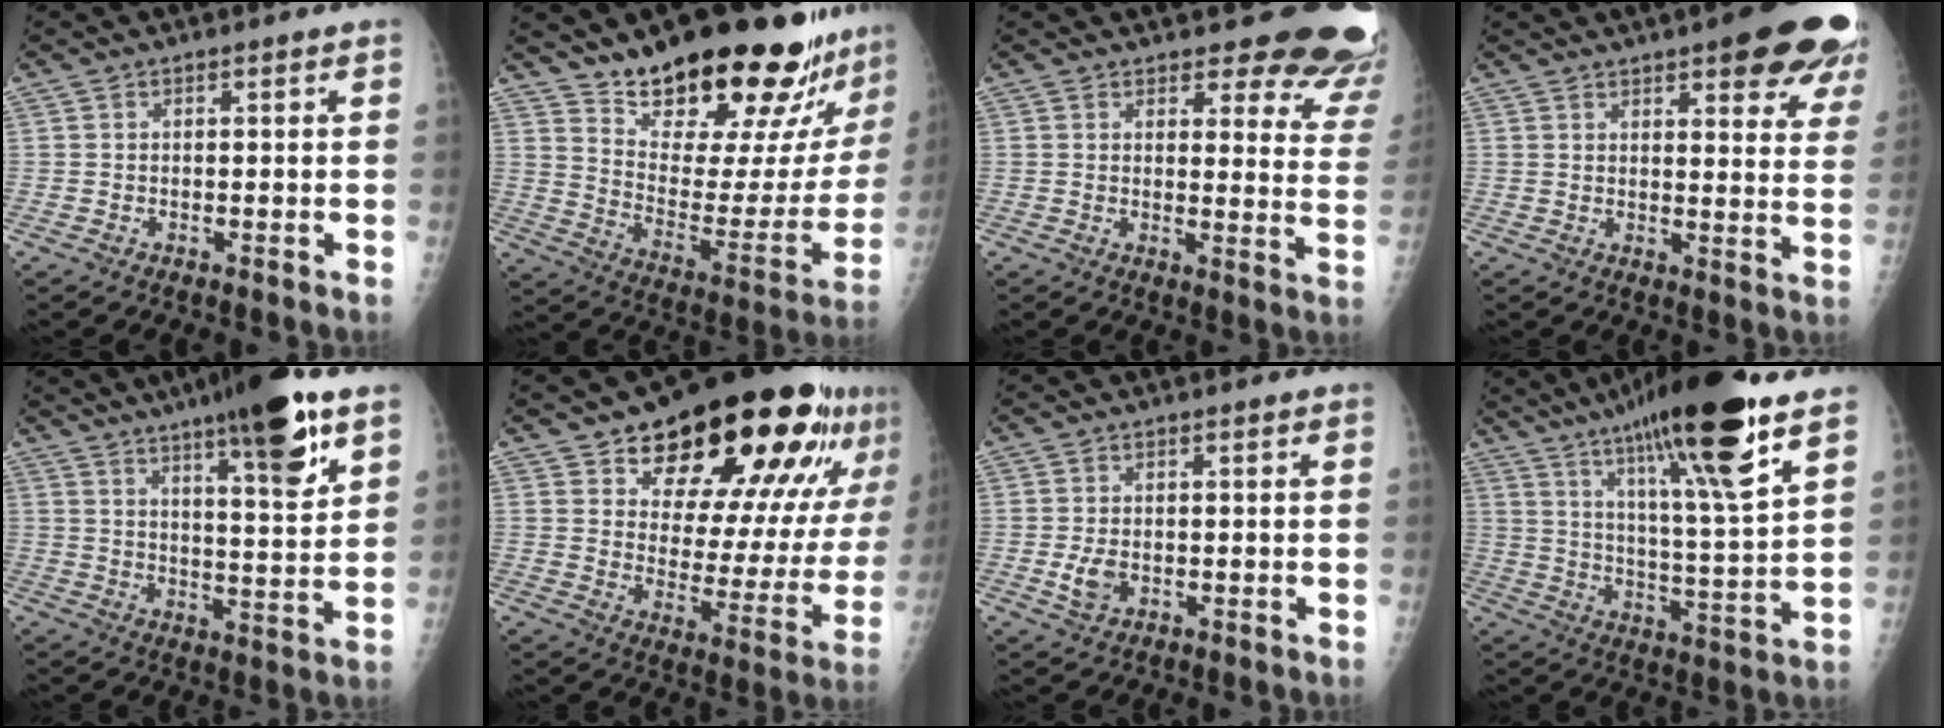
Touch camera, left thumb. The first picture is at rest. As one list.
[{"total": 27.8, "force": [22.6, 7.6, 14.4], "torque": [-0.181, -0.142, 0.320]}, {"total": 16.2, "force": [14.5, 4.6, 5.6], "torque": [-0.013, -0.120, 0.144]}, {"total": 18.1, "force": [10.9, 5.5, 13.4], "torque": [-0.132, -0.036, 0.123]}, {"total": 16.4, "force": [9.8, 3.1, 12.8], "torque": [-0.177, -0.044, 0.148]}, {"total": 27.7, "force": [17.0, 12.3, 18.1], "torque": [-0.224, -0.059, 0.246]}, {"total": 3.3, "force": [-0.6, 2.2, 2.4], "torque": [-0.047, -0.003, -0.007]}, {"total": 22.6, "force": [14.5, 2.5, 17.2], "torque": [-0.273, -0.050, 0.237]}]